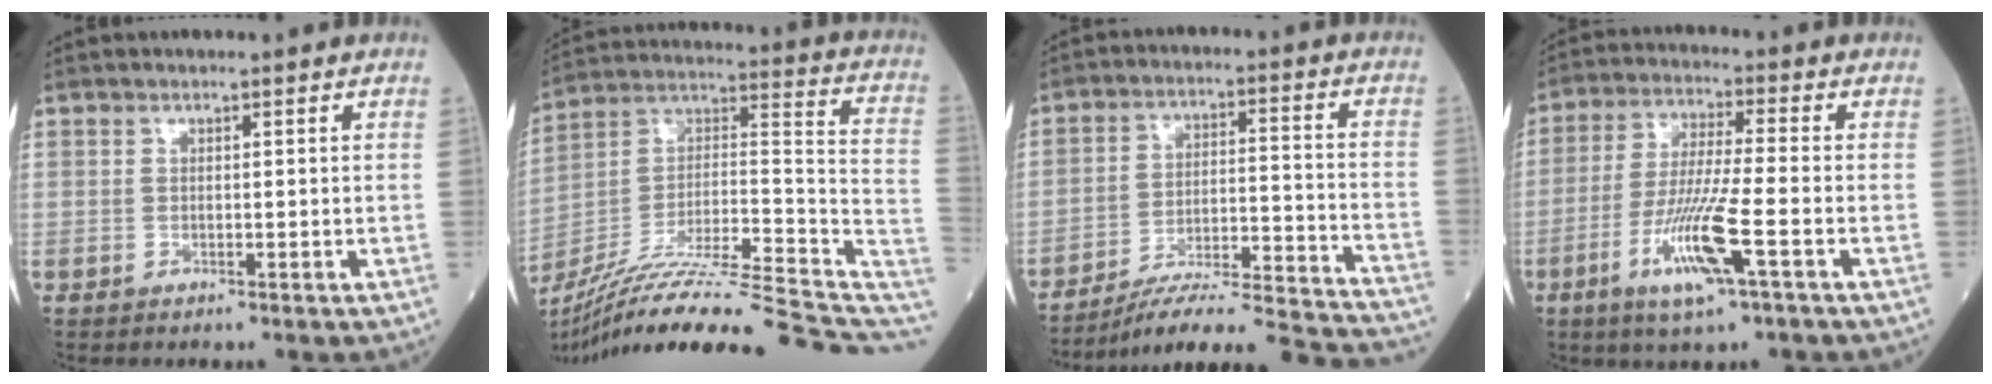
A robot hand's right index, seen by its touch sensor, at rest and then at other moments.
{"total": 28.5, "force": [-22.6, 2.0, 17.2], "torque": [-0.227, 0.008, -0.358]}
{"total": 22.0, "force": [-20.6, 0.1, 7.8], "torque": [-0.078, 0.001, -0.294]}
{"total": 11.3, "force": [-4.4, 0.3, 10.3], "torque": [-0.206, -0.017, -0.085]}